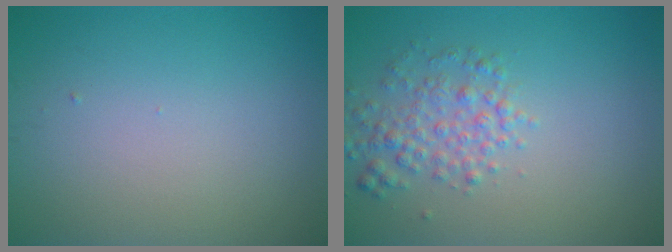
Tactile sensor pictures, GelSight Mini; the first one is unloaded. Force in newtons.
{"total": 2.9, "press": 2.9, "slide": 0.1}